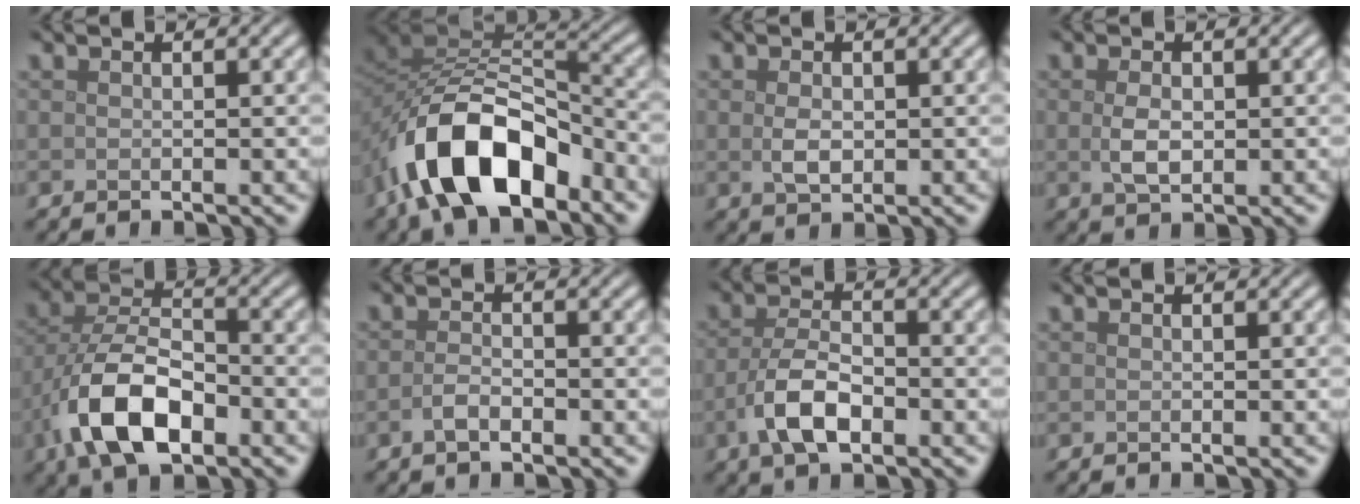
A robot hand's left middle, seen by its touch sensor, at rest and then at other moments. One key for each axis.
{"total": 11.4, "fx": -6.2, "fy": 5.9, "fz": 7.6, "tx": -0.136, "ty": 0.003, "tz": -0.119}
{"total": 2.0, "fx": 0.1, "fy": 1.2, "fz": 1.5, "tx": -0.035, "ty": -0.002, "tz": 0.003}
{"total": 2.3, "fx": 0.1, "fy": 1.4, "fz": 1.9, "tx": -0.045, "ty": -0.003, "tz": 0.003}
{"total": 9.0, "fx": -3.8, "fy": 4.7, "fz": 6.7, "tx": -0.139, "ty": 0.001, "tz": -0.079}
{"total": 1.6, "fx": -0.8, "fy": 0.6, "fz": 1.2, "tx": -0.027, "ty": 0.000, "tz": -0.018}
{"total": 4.9, "fx": -1.9, "fy": 2.3, "fz": 3.9, "tx": -0.079, "ty": 0.001, "tz": -0.041}
{"total": 0.0}